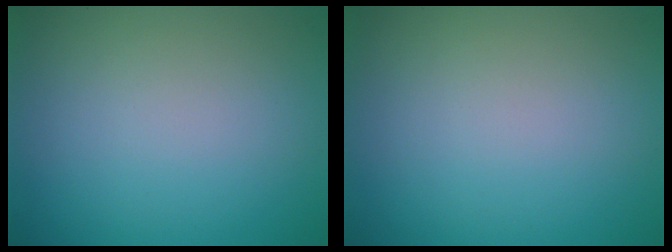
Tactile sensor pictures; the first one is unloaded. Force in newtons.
{"total": 0.0}